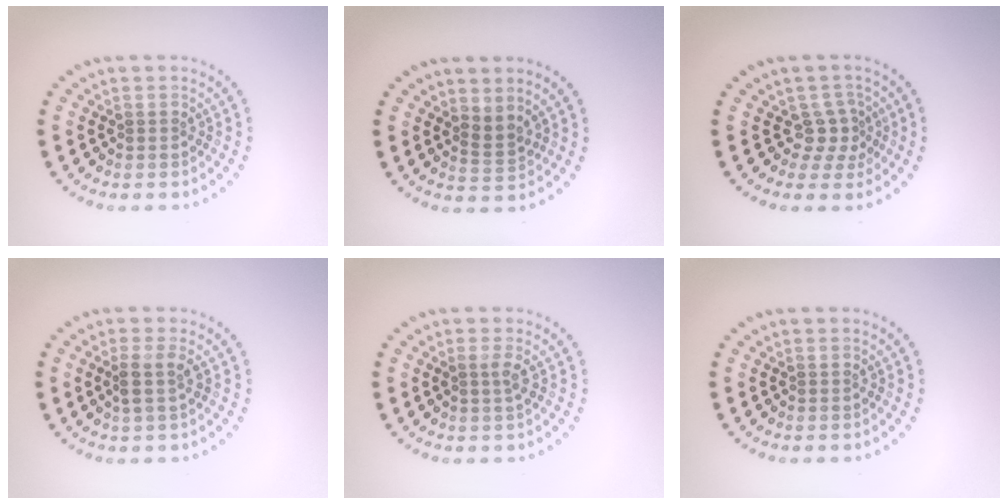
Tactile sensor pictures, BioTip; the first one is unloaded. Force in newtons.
{"total": 1.8, "press": 1.3, "slide": 1.1}
{"total": 2.2, "press": 1.4, "slide": 1.7}
{"total": 1.7, "press": 1.4, "slide": 1.0}
{"total": 1.1, "press": 0.8, "slide": 0.7}
{"total": 0.0}